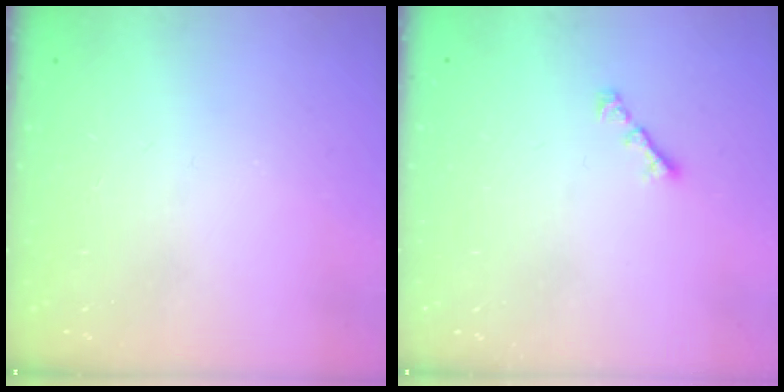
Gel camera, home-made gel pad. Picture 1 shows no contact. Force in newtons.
{"total": 1.9, "press": 1.8, "slide": 0.6}